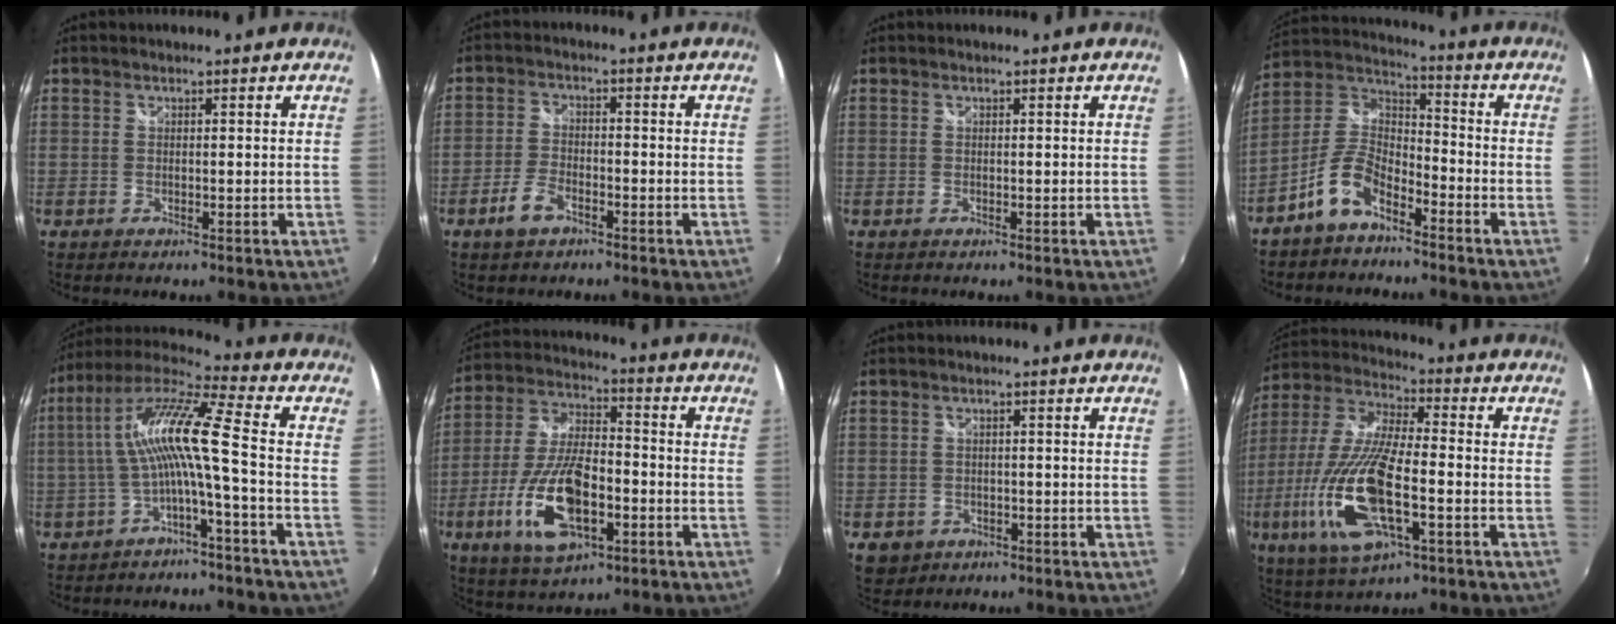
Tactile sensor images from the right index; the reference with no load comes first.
{"total": 5.0, "force": [-3.1, 2.3, 3.1], "torque": [-0.075, 0.002, -0.056]}
{"total": 0.0}
{"total": 10.0, "force": [-6.1, 4.6, 6.3], "torque": [-0.145, 0.020, -0.120]}
{"total": 12.1, "force": [-2.1, -0.2, 11.9], "torque": [-0.228, 0.014, -0.039]}
{"total": 16.8, "force": [-5.9, 6.8, 14.1], "torque": [-0.301, -0.014, -0.105]}
{"total": 4.0, "force": [-1.5, 3.6, 1.1], "torque": [-0.029, 0.000, -0.014]}
{"total": 20.3, "force": [-6.1, 6.4, 18.2], "torque": [-0.384, -0.028, -0.118]}